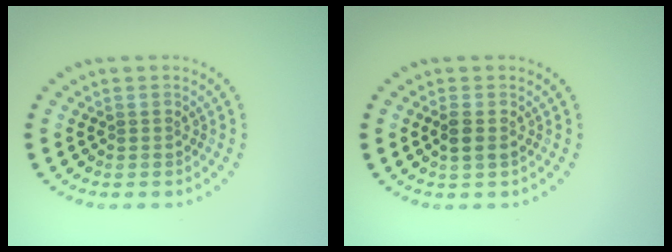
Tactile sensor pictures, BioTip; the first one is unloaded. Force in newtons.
{"total": 1.5, "press": 1.3, "slide": 0.6}